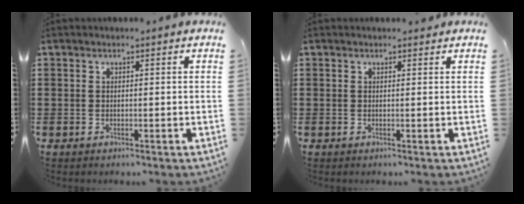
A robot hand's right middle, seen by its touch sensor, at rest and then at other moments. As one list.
[{"total": 0.0}]